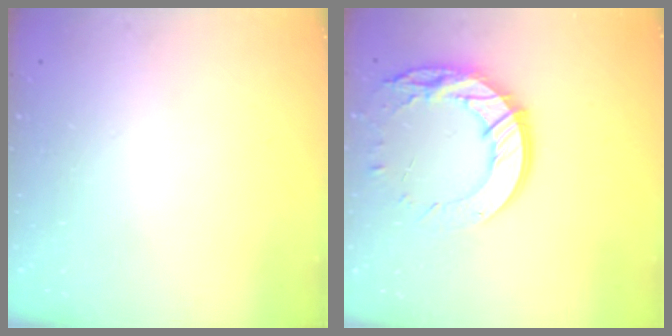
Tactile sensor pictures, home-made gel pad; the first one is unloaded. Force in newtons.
{"total": 16.8, "press": 16.8, "slide": 1.4}